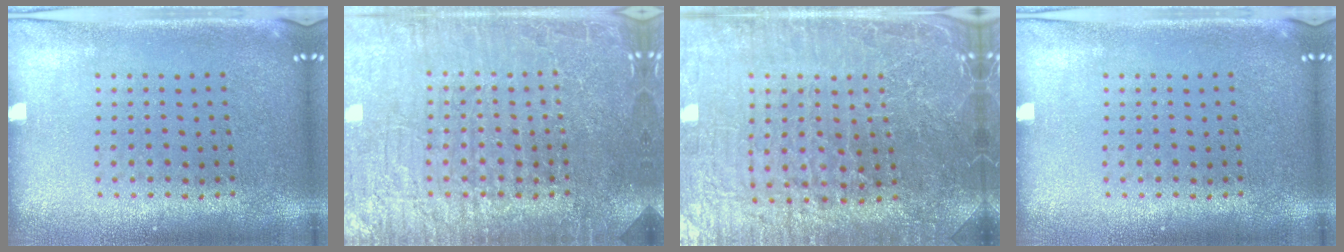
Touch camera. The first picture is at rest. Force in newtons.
{"total": 7.1, "press": 7.1, "slide": 1.0}
{"total": 5.1, "press": 4.8, "slide": 1.5}
{"total": 0.0}